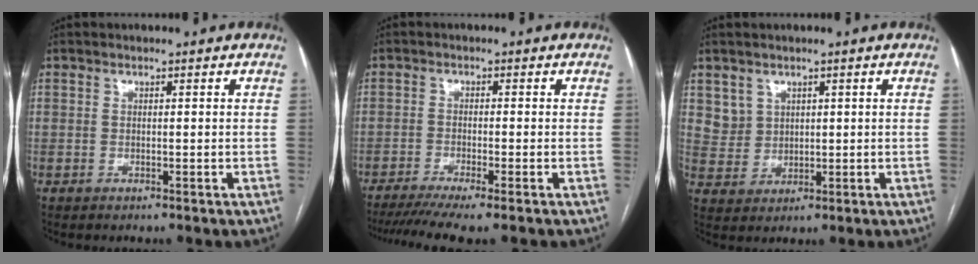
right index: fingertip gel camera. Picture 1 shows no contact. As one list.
[{"total": 7.8, "force": [-6.1, -0.3, 4.8], "torque": [-0.071, -0.013, -0.098]}, {"total": 4.0, "force": [2.1, 3.4, 0.2], "torque": [-0.001, 0.005, 0.047]}]